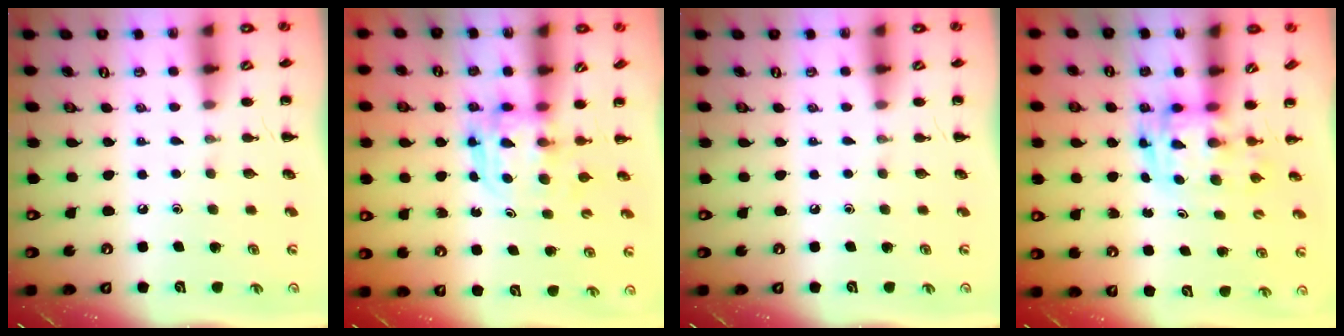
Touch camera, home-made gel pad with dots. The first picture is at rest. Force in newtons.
{"total": 3.8, "press": 3.8, "slide": 0.3}
{"total": 0.0}
{"total": 2.8, "press": 2.8, "slide": 0.5}